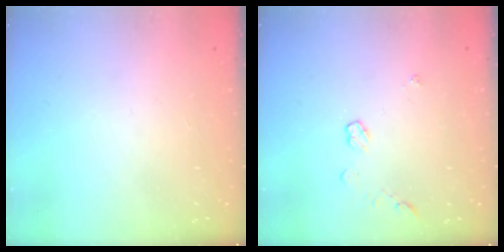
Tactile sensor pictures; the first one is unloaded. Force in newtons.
{"total": 3.8, "press": 3.8, "slide": 0.5}